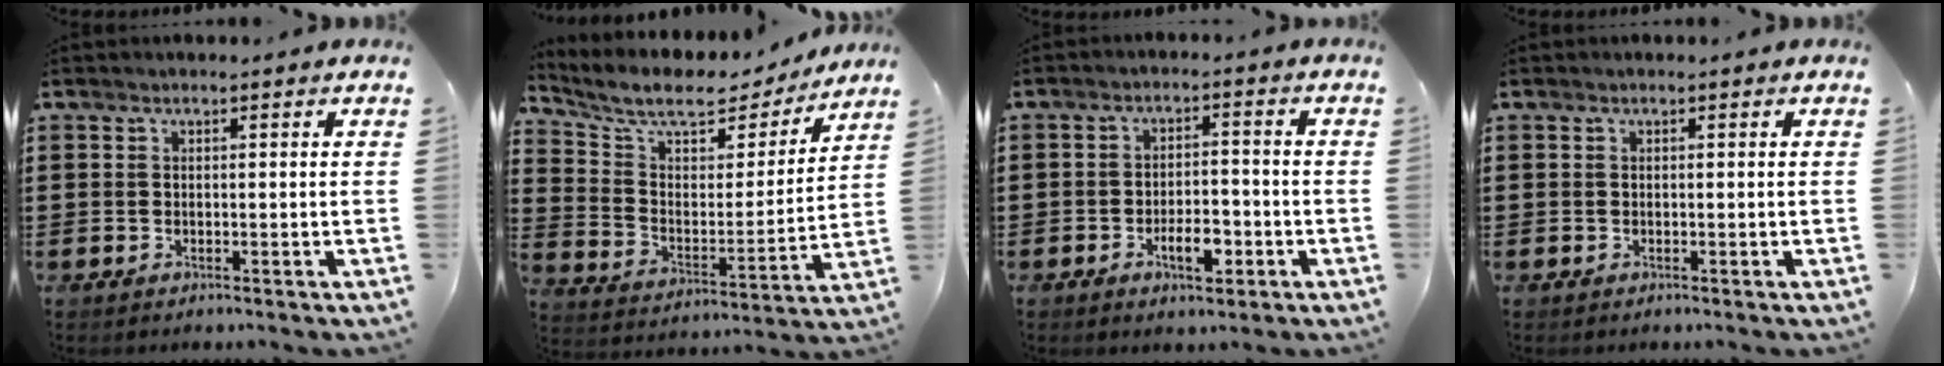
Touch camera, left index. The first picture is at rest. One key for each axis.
{"total": 8.6, "fx": 7.4, "fy": 2.8, "fz": 3.3, "tx": -0.094, "ty": -0.044, "tz": 0.124}
{"total": 5.2, "fx": -2.4, "fy": 2.4, "fz": 3.8, "tx": -0.047, "ty": 0.002, "tz": -0.047}
{"total": 0.0}